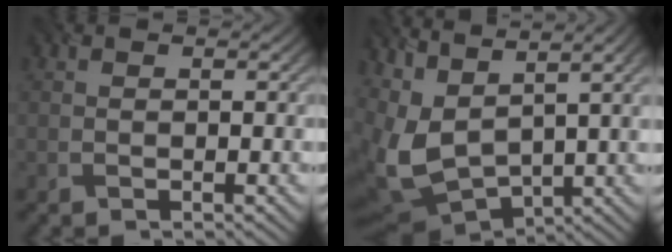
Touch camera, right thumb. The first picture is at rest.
{"total": 11.7, "force": [3.3, 4.8, 10.1], "torque": [-0.252, -0.003, 0.081]}